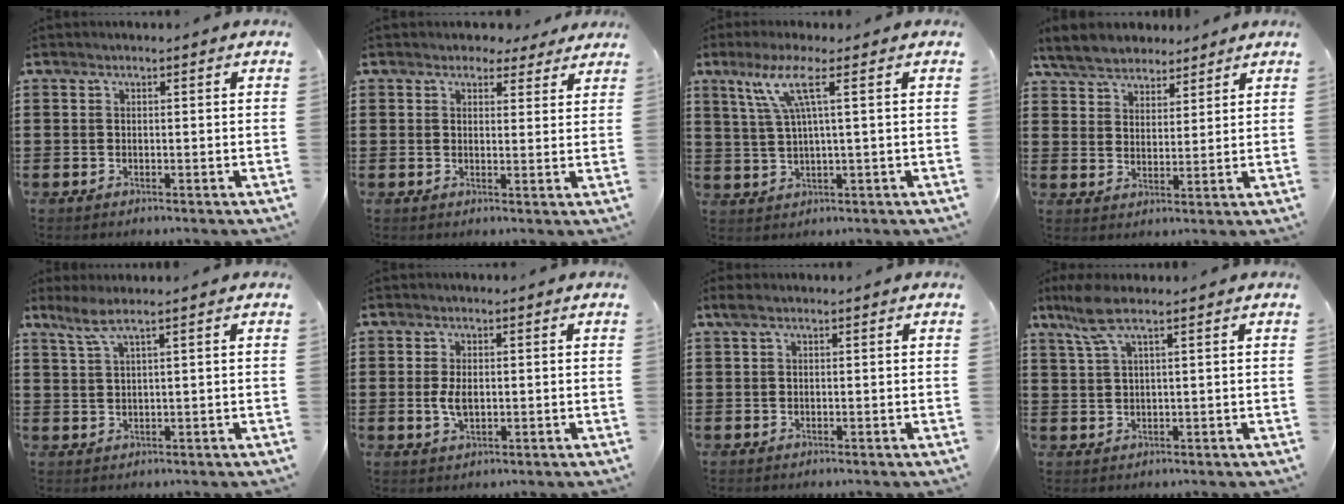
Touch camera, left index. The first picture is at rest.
{"total": 3.1, "force": [2.7, 1.3, 0.7], "torque": [-0.013, -0.002, 0.049]}
{"total": 6.6, "force": [2.3, 0.1, 6.2], "torque": [-0.133, -0.007, 0.035]}
{"total": 5.7, "force": [5.1, 2.3, 1.2], "torque": [-0.046, -0.007, 0.096]}
{"total": 2.9, "force": [1.7, -0.2, 2.4], "torque": [-0.059, -0.003, 0.027]}
{"total": 3.5, "force": [0.0, 1.8, 3.0], "torque": [-0.066, 0.002, -0.003]}
{"total": 0.9, "force": [0.2, 0.3, 0.8], "torque": [-0.016, 0.003, 0.004]}
{"total": 5.0, "force": [2.6, 0.7, 4.2], "torque": [-0.104, 0.000, 0.043]}